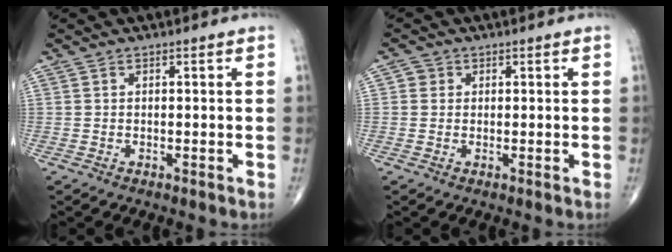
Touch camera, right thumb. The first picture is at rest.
{"total": 1.6, "force": [0.4, 1.5, 0.3], "torque": [0.003, 0.001, 0.002]}